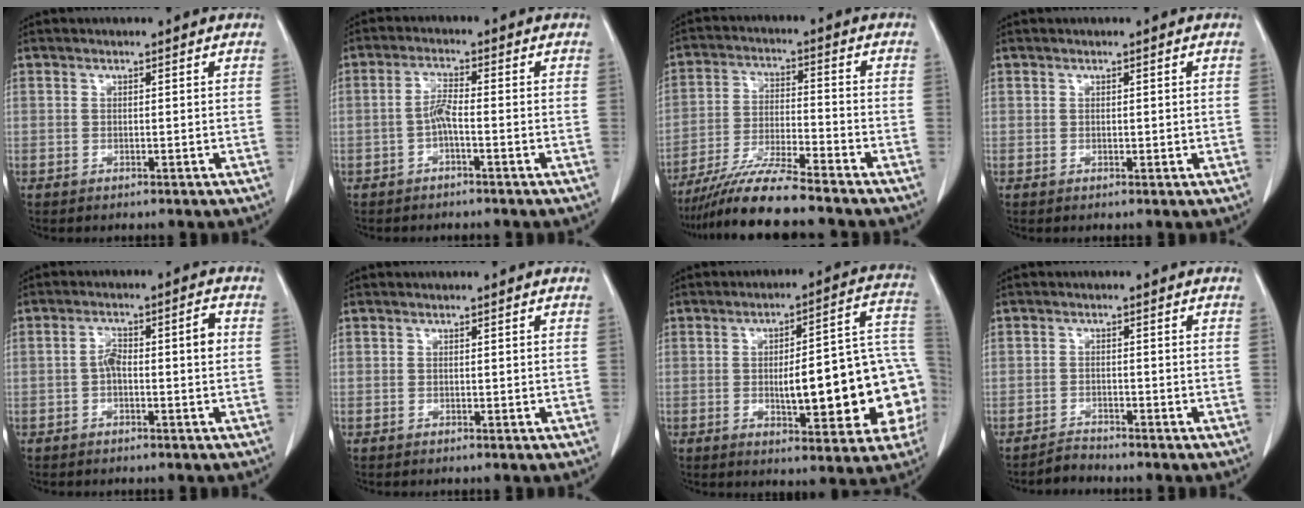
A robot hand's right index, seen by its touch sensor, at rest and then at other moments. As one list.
[{"total": 3.0, "force": [-1.1, 0.4, 2.7], "torque": [-0.055, 0.005, -0.024]}, {"total": 9.4, "force": [-8.3, -0.9, 4.4], "torque": [-0.081, -0.019, -0.156]}, {"total": 0.6, "force": [0.2, 0.4, 0.4], "torque": [0.000, 0.000, 0.003]}, {"total": 5.3, "force": [-0.2, 1.5, 5.1], "torque": [-0.088, 0.026, -0.004]}, {"total": 0.0}, {"total": 19.5, "force": [-3.2, 4.6, 18.7], "torque": [-0.177, 0.043, -0.026]}, {"total": 1.5, "force": [-1.4, 0.0, -0.5], "torque": [0.019, -0.006, -0.028]}]